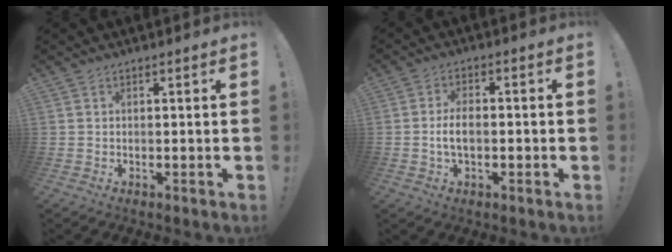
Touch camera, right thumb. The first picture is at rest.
{"total": 5.2, "force": [-1.0, 2.7, 4.4], "torque": [-0.079, 0.006, -0.021]}